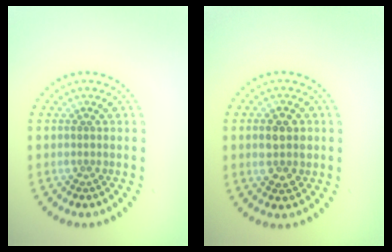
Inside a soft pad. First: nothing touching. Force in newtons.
{"total": 2.9, "press": 2.9, "slide": 0.1}